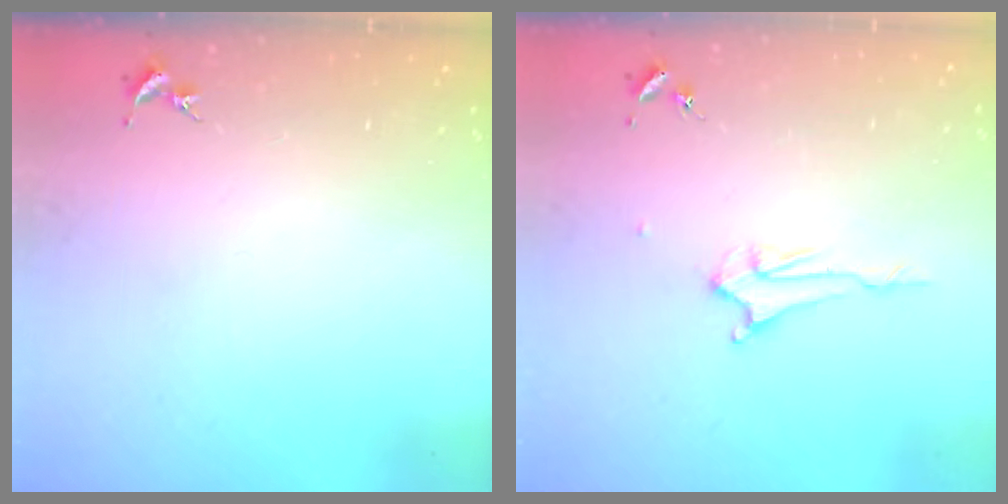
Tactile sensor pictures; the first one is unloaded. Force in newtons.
{"total": 2.2, "press": 2.2, "slide": 0.3}